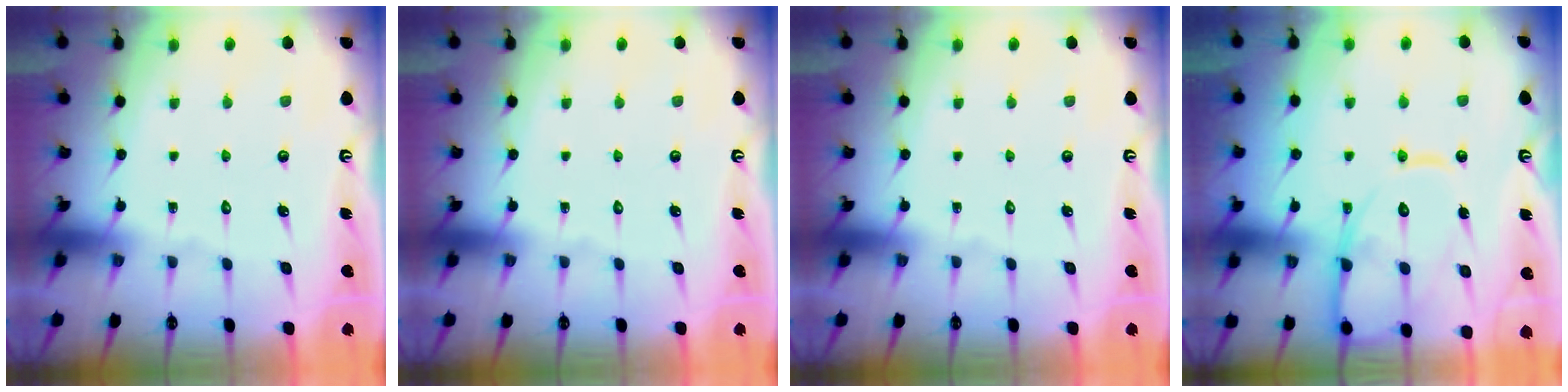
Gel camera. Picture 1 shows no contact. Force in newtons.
{"total": 0.0}
{"total": 0.0}
{"total": 14.0, "press": 13.9, "slide": 1.3}